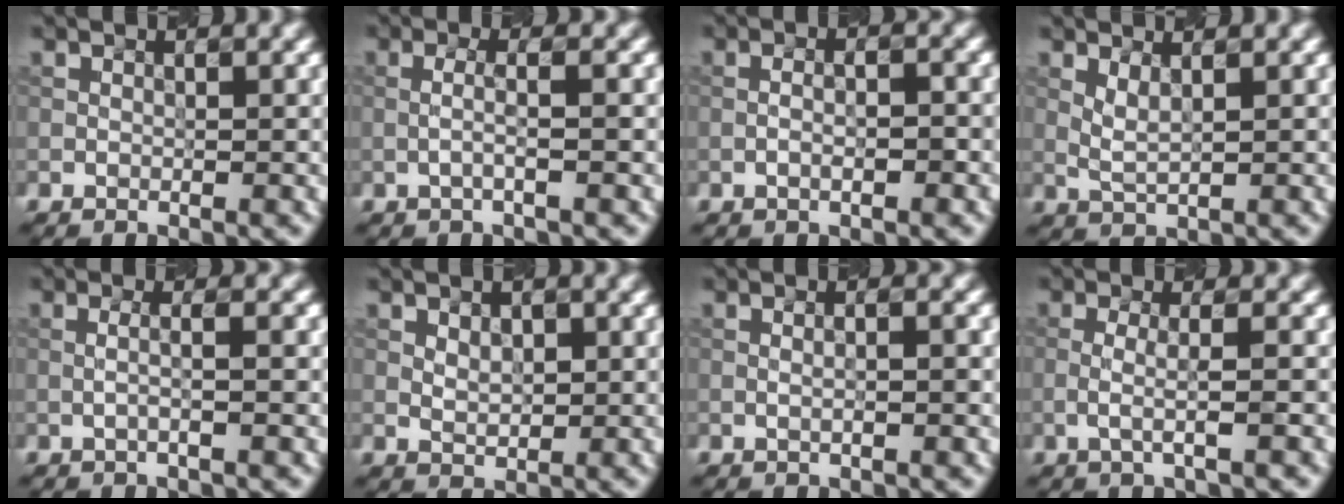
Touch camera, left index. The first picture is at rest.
{"total": 1.7, "force": [-0.4, 0.1, 1.6], "torque": [-0.031, 0.011, -0.008]}
{"total": 2.2, "force": [-0.7, 0.5, 2.0], "torque": [-0.014, 0.009, -0.013]}
{"total": 1.0, "force": [0.7, 0.1, 0.7], "torque": [-0.028, 0.000, 0.025]}
{"total": 1.8, "force": [-0.1, 0.3, 1.7], "torque": [-0.030, 0.008, -0.003]}
{"total": 1.2, "force": [0.5, 0.8, 0.7], "torque": [-0.022, 0.002, 0.017]}
{"total": 1.9, "force": [0.2, 0.6, 1.8], "torque": [-0.006, 0.003, -0.006]}
{"total": 1.9, "force": [-0.5, 0.2, 1.8], "torque": [-0.035, 0.003, -0.006]}